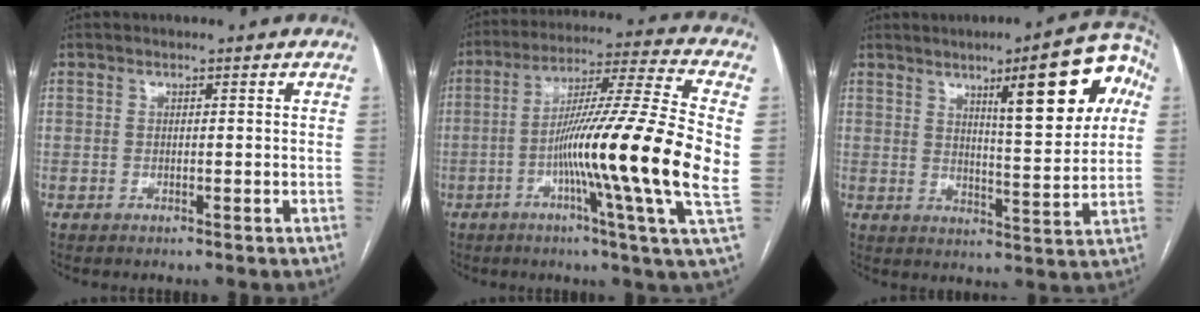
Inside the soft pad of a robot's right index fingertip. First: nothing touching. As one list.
[{"total": 20.8, "force": [-2.8, -1.6, 20.5], "torque": [-0.319, -0.008, -0.064]}, {"total": 14.9, "force": [6.1, 2.6, 13.4], "torque": [-0.170, 0.010, 0.081]}]